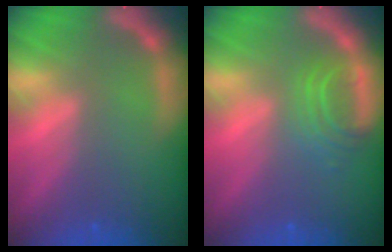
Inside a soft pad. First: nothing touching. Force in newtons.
{"total": 3.5}